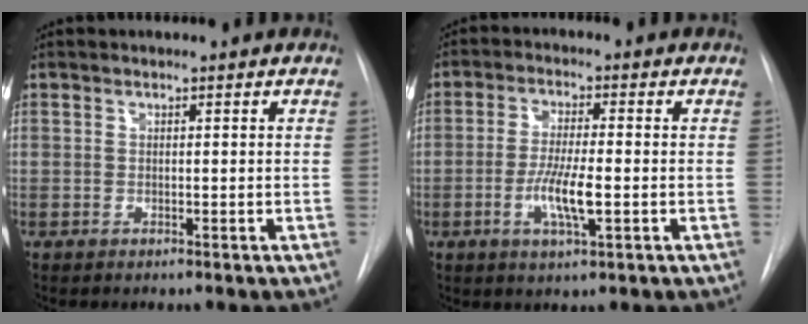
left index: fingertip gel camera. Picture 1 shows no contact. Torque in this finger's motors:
{"motor_torque": [0.79, 0.01, 0.32, 0.12]}